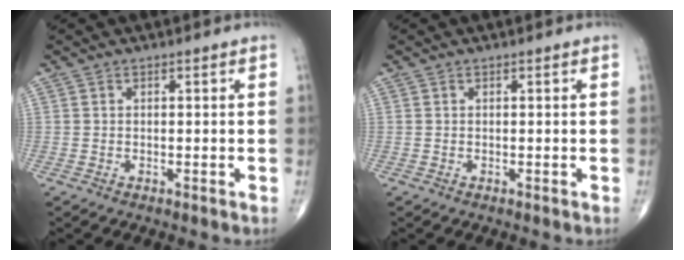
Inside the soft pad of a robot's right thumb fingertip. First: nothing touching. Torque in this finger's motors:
{"motor_torque": [0.05, 0.05, -0.10, 0.10, 0.01]}